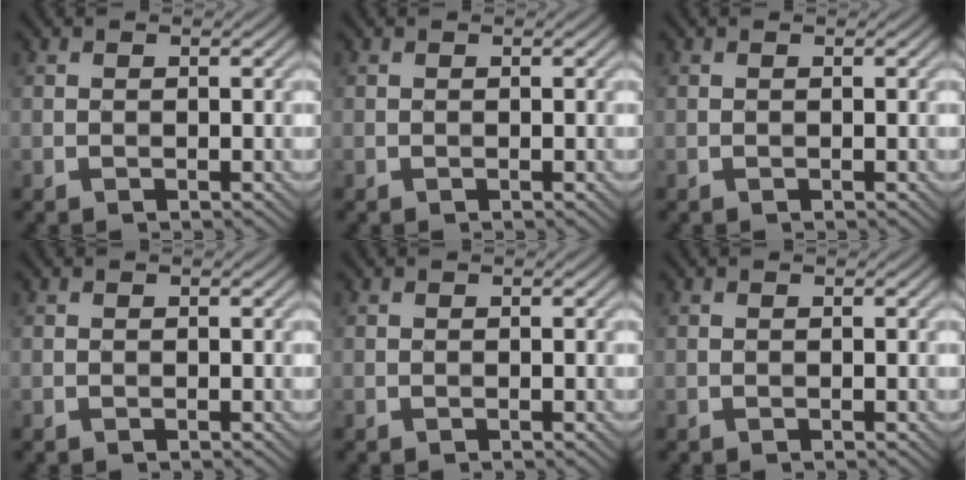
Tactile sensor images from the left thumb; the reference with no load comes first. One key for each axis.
{"total": 0.0}
{"total": 0.0}
{"total": 0.0}
{"total": 0.0}
{"total": 0.0}